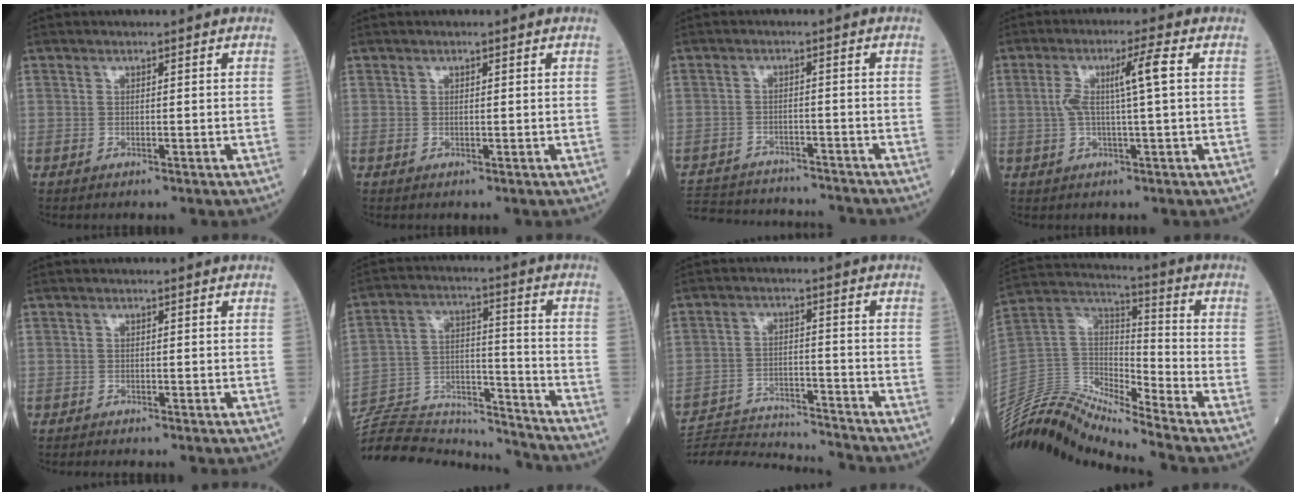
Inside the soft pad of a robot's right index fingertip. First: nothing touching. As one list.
[{"total": 0.0}, {"total": 16.6, "force": [-15.6, 3.2, 4.7], "torque": [-0.116, -0.002, -0.220]}, {"total": 5.9, "force": [0.7, -0.4, 5.9], "torque": [-0.118, 0.013, 0.017]}, {"total": 1.0, "force": [-1.0, -0.1, 0.1], "torque": [-0.006, -0.003, -0.018]}, {"total": 22.6, "force": [-21.2, 4.8, 6.1], "torque": [-0.171, 0.013, -0.340]}, {"total": 15.4, "force": [-15.2, -0.7, 2.3], "torque": [-0.034, 0.003, -0.234]}, {"total": 14.7, "force": [-13.9, 0.9, 4.6], "torque": [-0.088, 0.057, -0.269]}]